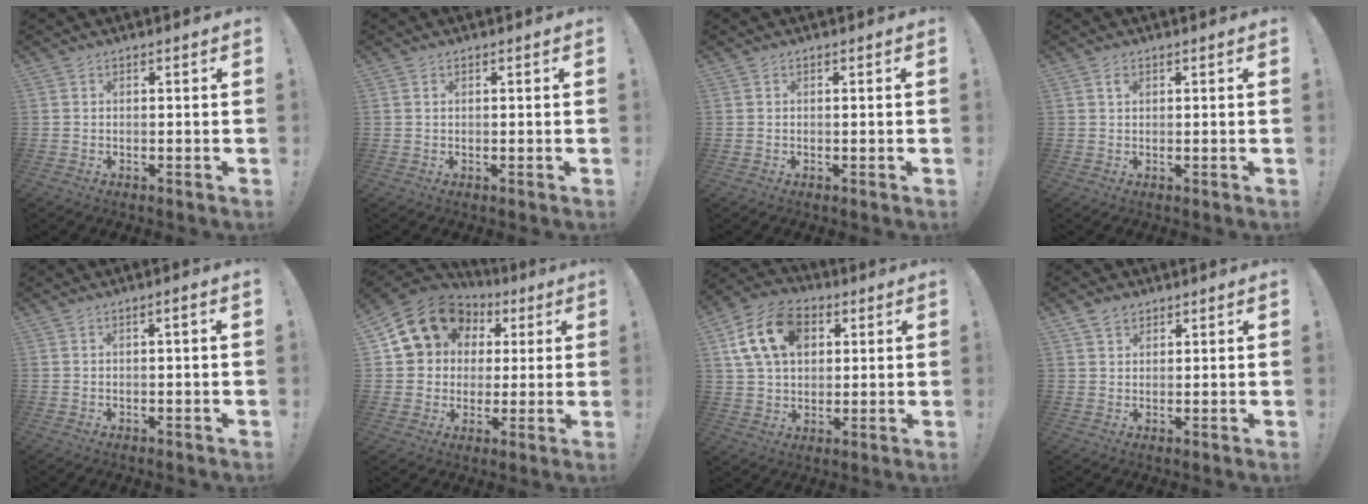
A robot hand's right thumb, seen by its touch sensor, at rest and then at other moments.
{"total": 0.6, "force": [0.4, 0.3, 0.3], "torque": [-0.008, 0.001, 0.007]}
{"total": 0.0}
{"total": 1.2, "force": [0.7, 0.7, 0.6], "torque": [-0.004, -0.001, 0.012]}
{"total": 1.6, "force": [-0.4, -0.2, 1.5], "torque": [-0.026, 0.001, -0.008]}
{"total": 16.8, "force": [6.7, 13.7, 7.0], "torque": [-0.100, -0.028, 0.143]}
{"total": 16.5, "force": [6.0, 11.7, 10.1], "torque": [-0.161, -0.011, 0.115]}
{"total": 3.7, "force": [2.7, 2.4, 1.0], "torque": [-0.012, -0.010, 0.049]}